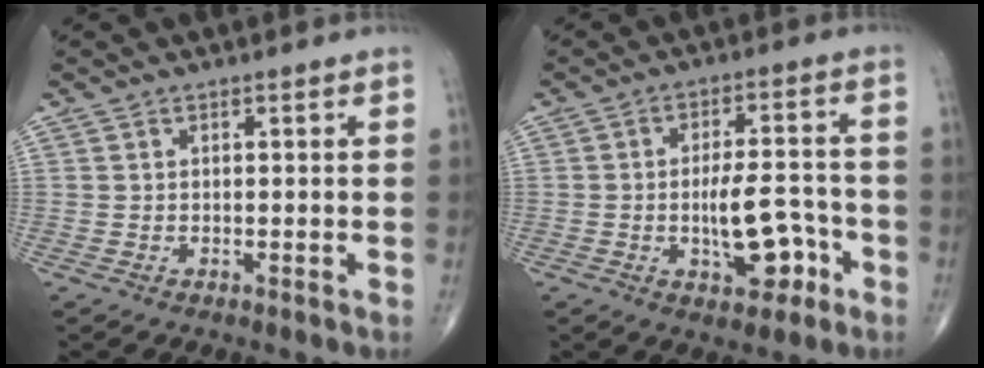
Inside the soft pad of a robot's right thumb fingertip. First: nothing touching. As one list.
[{"total": 10.1, "force": [-3.2, 4.7, 8.3], "torque": [-0.112, 0.027, -0.044]}]